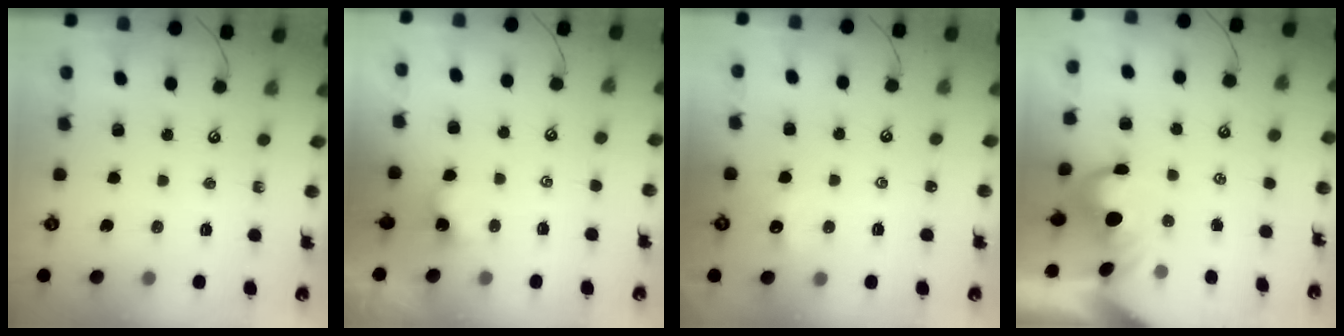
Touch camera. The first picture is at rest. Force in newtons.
{"total": 3.0, "press": 3.0, "slide": 0.1}
{"total": 0.9, "press": 0.8, "slide": 0.5}
{"total": 3.0, "press": 2.8, "slide": 1.1}